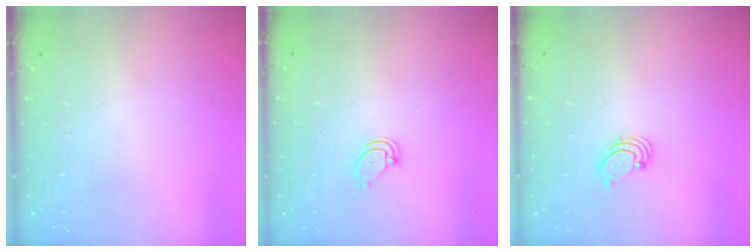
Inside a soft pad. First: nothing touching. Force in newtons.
{"total": 3.8, "press": 3.8, "slide": 0.4}
{"total": 1.6, "press": 1.6, "slide": 0.2}